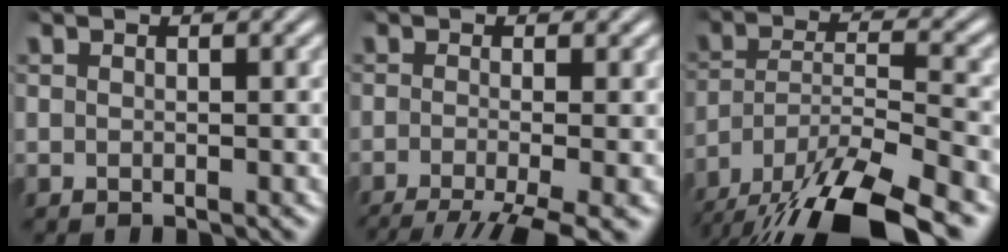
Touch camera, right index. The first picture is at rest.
{"total": 7.4, "force": [-5.5, 3.0, 3.9], "torque": [-0.053, -0.015, -0.083]}
{"total": 8.9, "force": [-4.0, 5.3, 5.8], "torque": [-0.097, -0.012, -0.067]}